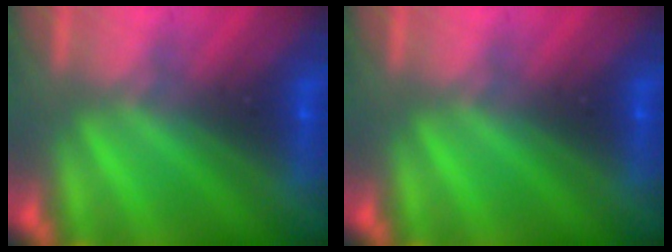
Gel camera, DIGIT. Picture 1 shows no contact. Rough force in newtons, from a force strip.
{"total": 0.0}